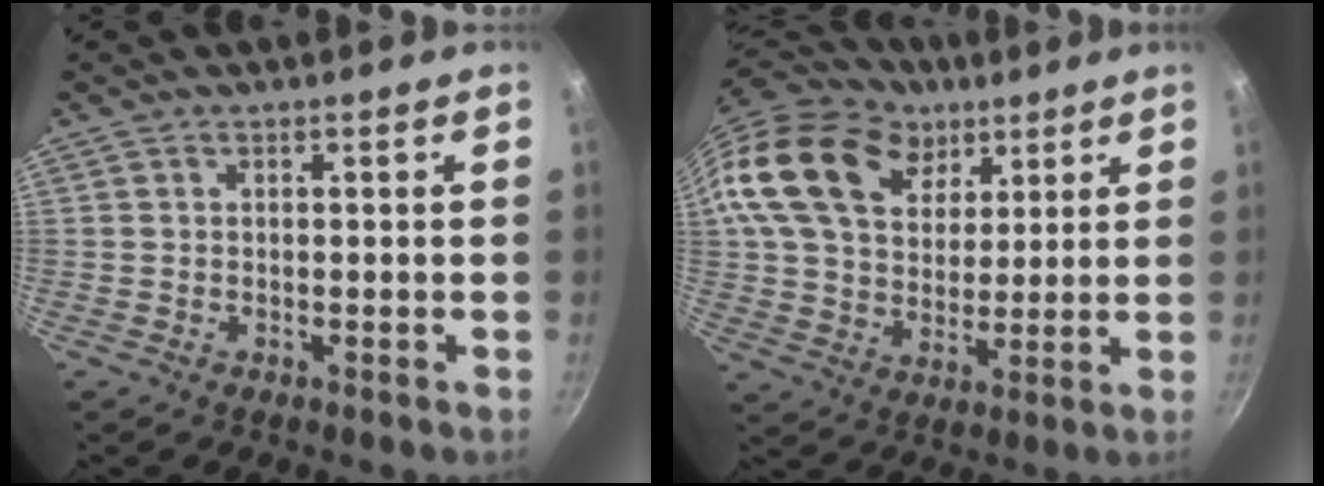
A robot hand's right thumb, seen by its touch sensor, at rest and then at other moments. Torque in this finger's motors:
{"motor_torque": [0.38, 4.24, 1.80, 0.30, 0.46]}